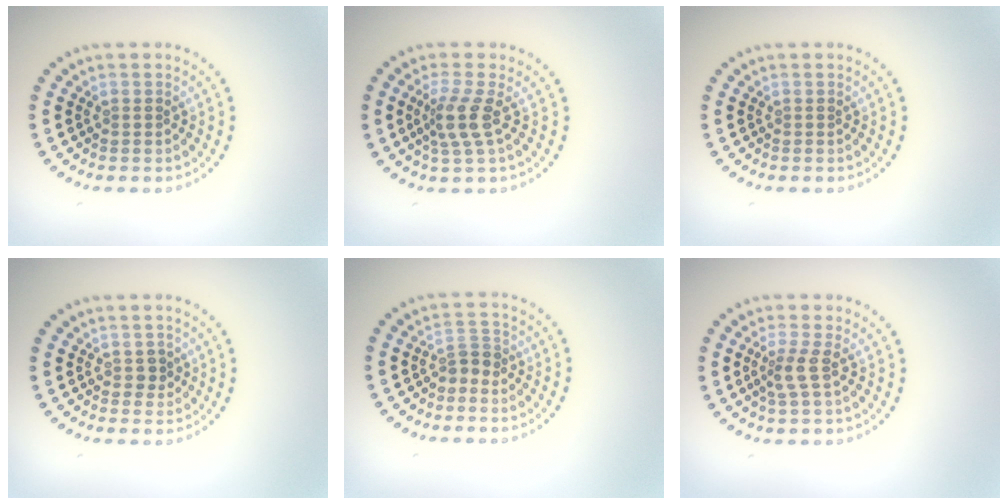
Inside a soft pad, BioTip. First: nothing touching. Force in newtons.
{"total": 2.7, "press": 2.1, "slide": 1.8}
{"total": 0.0}
{"total": 0.9, "press": 0.8, "slide": 0.4}
{"total": 1.6, "press": 1.3, "slide": 0.9}
{"total": 1.9, "press": 1.5, "slide": 1.2}